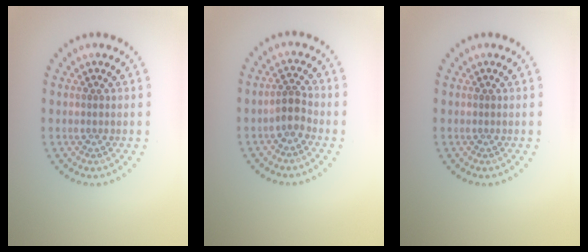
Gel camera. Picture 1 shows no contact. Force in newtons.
{"total": 2.0, "press": 1.6, "slide": 1.1}
{"total": 0.0}